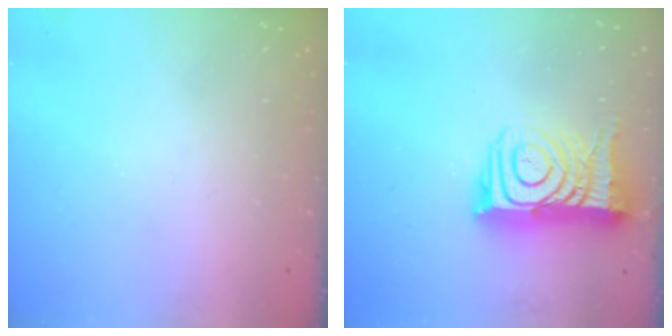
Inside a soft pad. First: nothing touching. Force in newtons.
{"total": 15.7, "press": 15.6, "slide": 1.2}